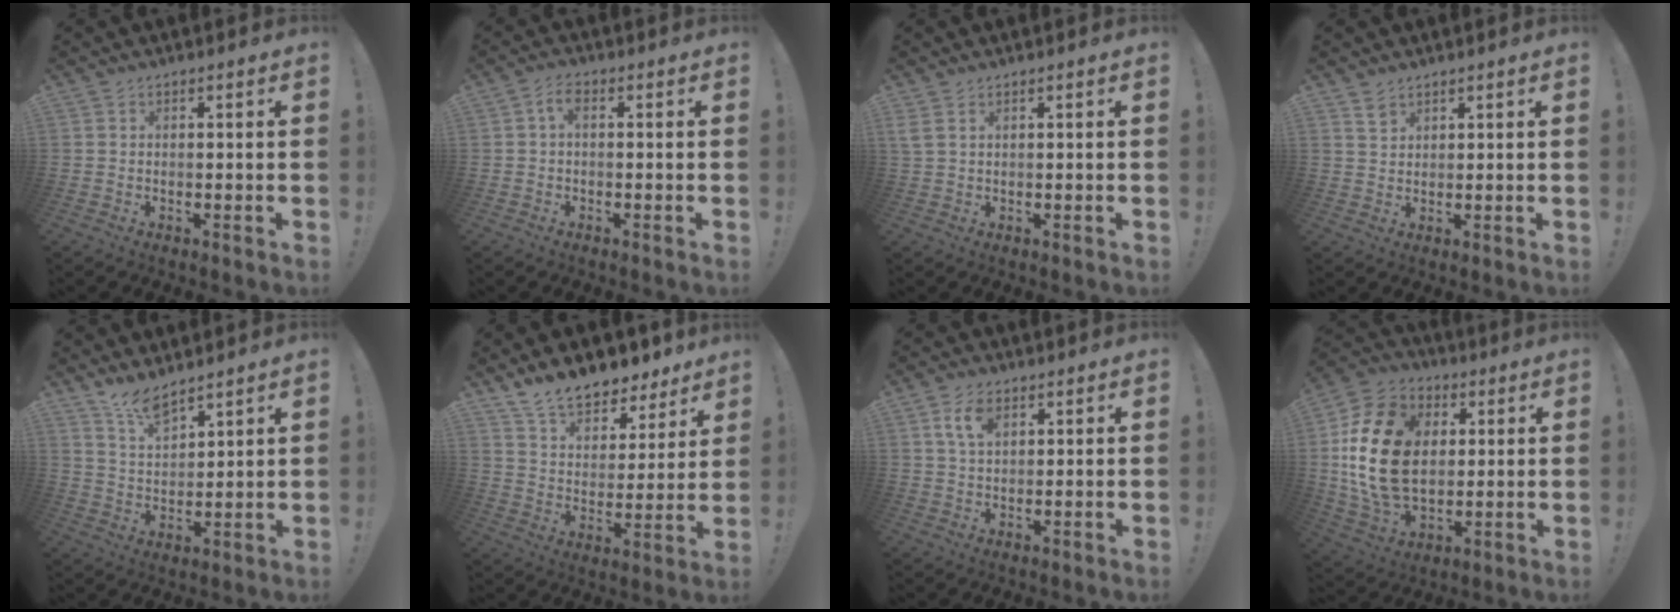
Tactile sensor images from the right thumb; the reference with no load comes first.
{"total": 3.3, "force": [0.4, 1.6, 2.9], "torque": [-0.060, 0.009, 0.006]}
{"total": 2.2, "force": [1.1, 1.0, 1.6], "torque": [-0.037, 0.002, 0.022]}
{"total": 2.8, "force": [2.0, 1.8, 0.7], "torque": [0.002, -0.015, 0.036]}
{"total": 7.5, "force": [6.4, 2.2, 3.2], "torque": [-0.068, -0.043, 0.121]}
{"total": 12.5, "force": [10.7, 5.1, 4.0], "torque": [-0.079, -0.081, 0.197]}
{"total": 5.9, "force": [2.6, 3.3, 4.2], "torque": [-0.074, 0.000, 0.048]}
{"total": 23.4, "force": [2.6, 16.6, 16.2], "torque": [-0.307, 0.002, 0.051]}